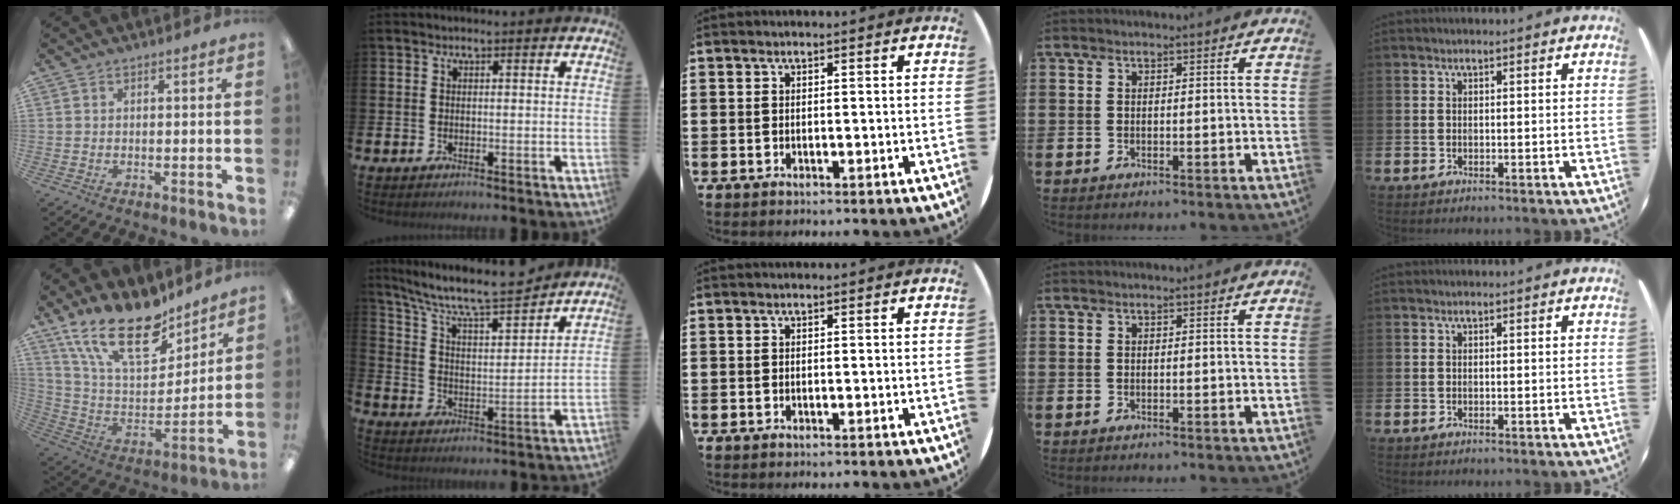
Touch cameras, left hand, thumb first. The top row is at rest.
{"thumb": {"total": 21.5, "force": [15.3, 9.0, 12.1], "torque": [-0.238, -0.090, 0.275]}, "index": {"total": 8.9, "force": [8.1, 1.5, 3.3], "torque": [-0.099, -0.060, 0.136]}}